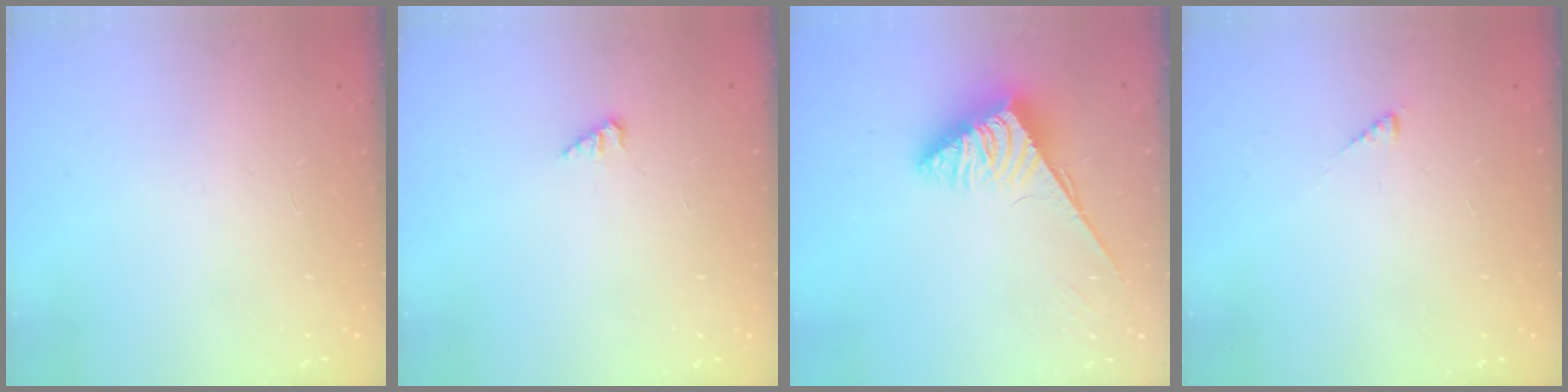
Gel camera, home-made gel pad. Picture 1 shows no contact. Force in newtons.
{"total": 1.9, "press": 1.9, "slide": 0.3}
{"total": 3.7, "press": 3.6, "slide": 0.6}
{"total": 2.0, "press": 2.0, "slide": 0.3}